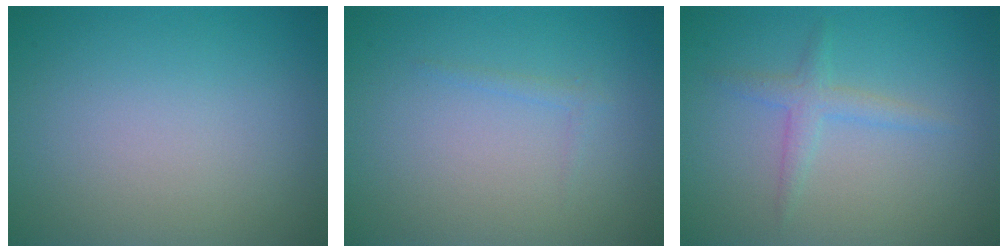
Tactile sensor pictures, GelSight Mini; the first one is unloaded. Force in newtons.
{"total": 0.7, "press": 0.7, "slide": 0.0}
{"total": 1.8, "press": 1.8, "slide": 0.1}